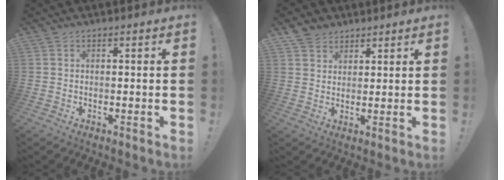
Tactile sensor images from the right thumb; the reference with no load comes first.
{"total": 4.9, "force": [3.6, 3.3, 0.6], "torque": [-0.008, -0.020, 0.070]}